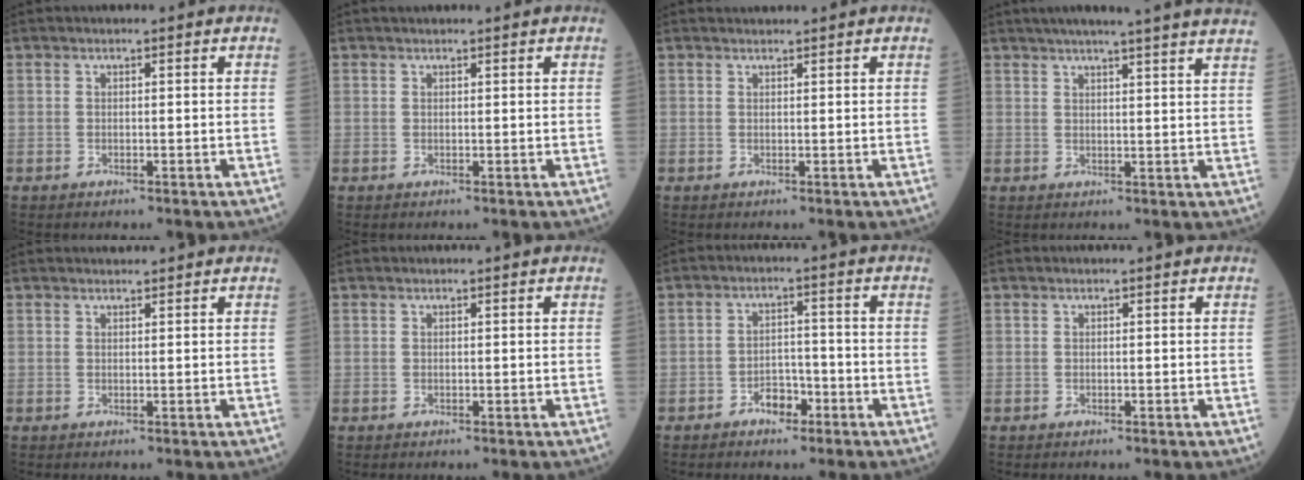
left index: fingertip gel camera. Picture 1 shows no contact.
{"total": 1.8, "force": [1.7, -0.1, 0.6], "torque": [-0.008, 0.021, 0.024]}
{"total": 1.0, "force": [1.0, -0.1, 0.1], "torque": [-0.005, 0.013, 0.022]}
{"total": 19.0, "force": [16.9, -0.7, 8.8], "torque": [-0.134, -0.002, 0.203]}
{"total": 1.6, "force": [1.5, 0.0, 0.3], "torque": [-0.006, 0.016, 0.029]}
{"total": 0.0}
{"total": 3.7, "force": [-2.4, 2.0, 2.0], "torque": [-0.032, 0.007, -0.040]}
{"total": 0.0}